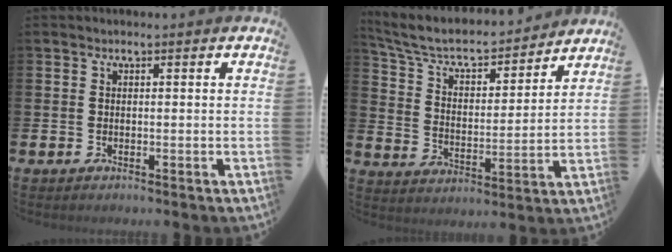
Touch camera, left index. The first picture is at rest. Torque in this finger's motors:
{"motor_torque": [0.39, -1.04, 0.02, 0.17]}